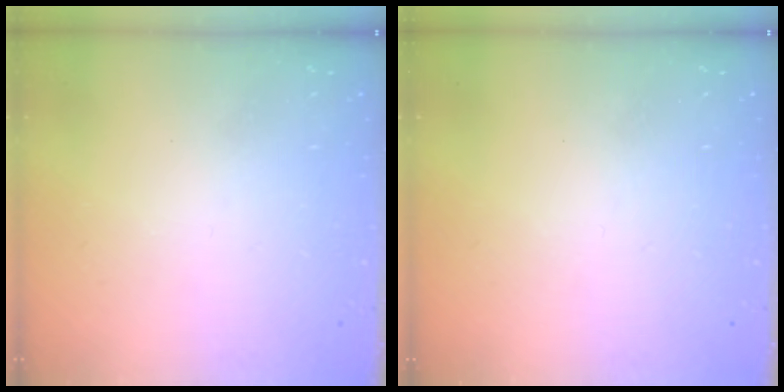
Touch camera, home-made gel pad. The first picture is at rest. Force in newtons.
{"total": 0.0}